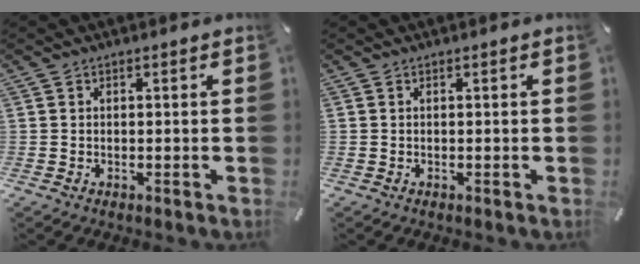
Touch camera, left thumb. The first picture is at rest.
{"total": 0.0}